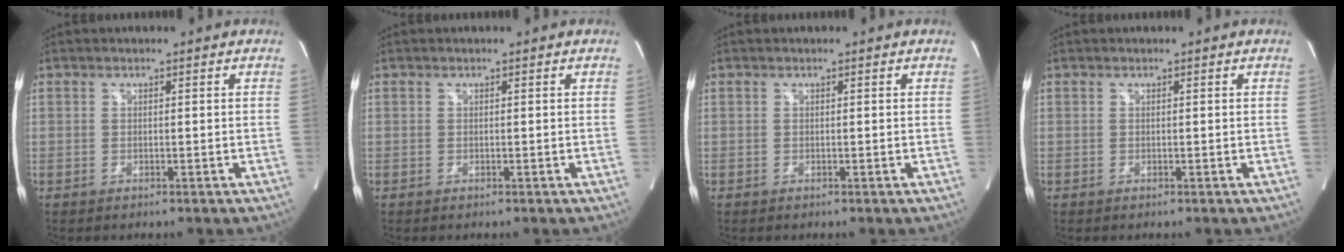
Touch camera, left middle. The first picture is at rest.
{"total": 0.0}
{"total": 0.0}
{"total": 0.0}